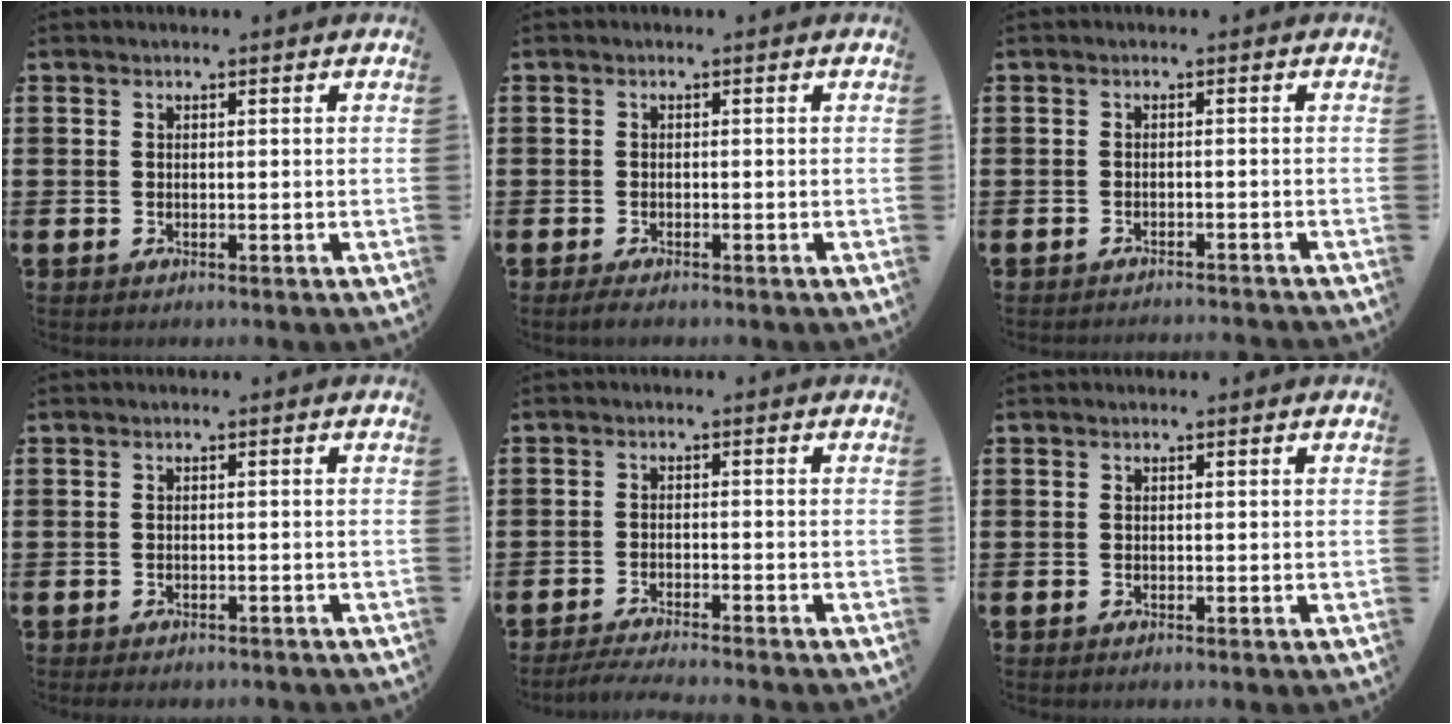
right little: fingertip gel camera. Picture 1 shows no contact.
{"total": 1.1, "force": [-0.6, 0.3, 0.8], "torque": [-0.016, -0.002, -0.012]}
{"total": 1.1, "force": [-1.1, -0.2, -0.1], "torque": [0.000, 0.003, -0.022]}
{"total": 0.7, "force": [-0.7, 0.1, 0.2], "torque": [-0.005, -0.003, -0.013]}
{"total": 2.2, "force": [-2.1, -0.2, 0.8], "torque": [-0.012, 0.003, -0.040]}
{"total": 0.0}